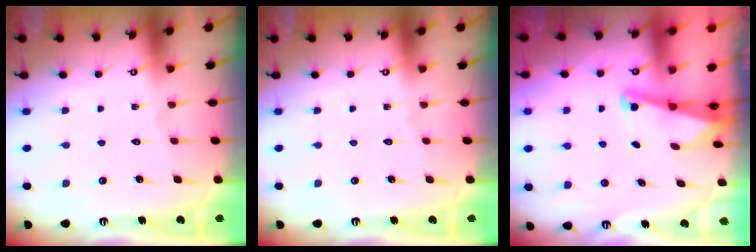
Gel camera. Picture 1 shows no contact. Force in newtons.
{"total": 0.0}
{"total": 2.2, "press": 2.2, "slide": 0.3}